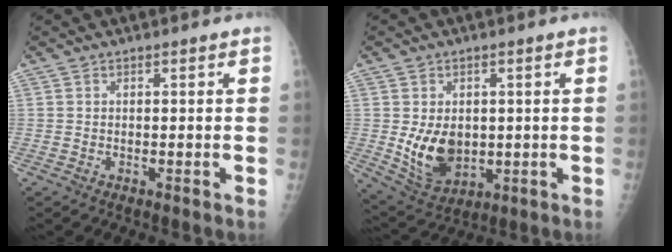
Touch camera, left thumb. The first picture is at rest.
{"total": 9.6, "force": [0.0, 6.9, 6.7], "torque": [-0.089, -0.018, 0.021]}